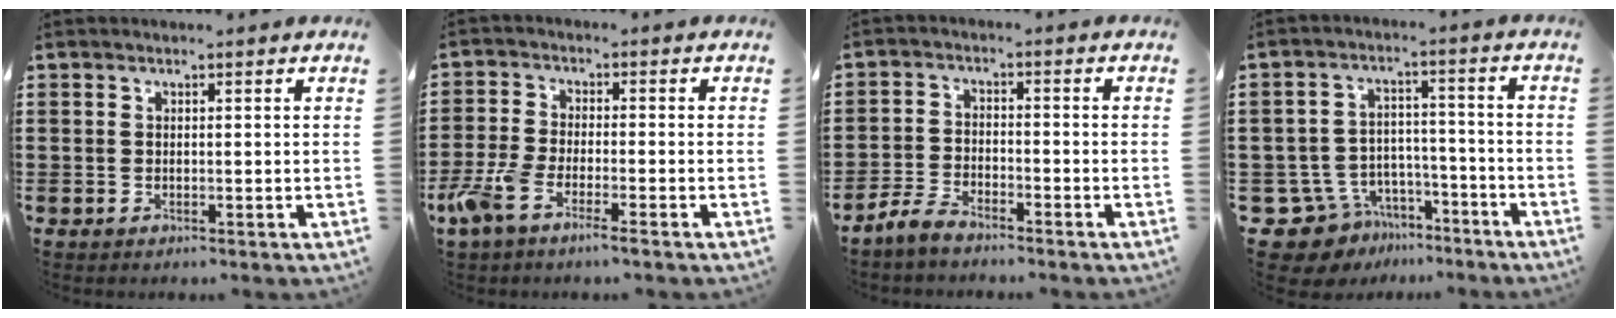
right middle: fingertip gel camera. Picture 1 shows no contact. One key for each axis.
{"total": 5.2, "fx": -3.6, "fy": 1.0, "fz": 3.6, "tx": -0.100, "ty": -0.014, "tz": -0.072}
{"total": 3.8, "fx": -3.5, "fy": 0.7, "fz": 1.2, "tx": -0.043, "ty": 0.003, "tz": -0.077}
{"total": 8.4, "fx": -7.3, "fy": 4.1, "fz": 1.0, "tx": -0.048, "ty": 0.017, "tz": -0.146}